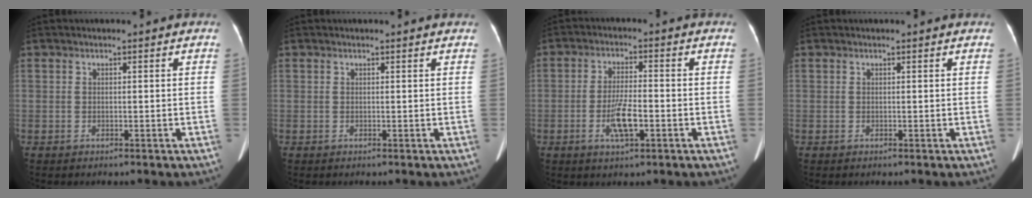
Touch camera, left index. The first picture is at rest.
{"total": 1.4, "force": [1.3, 0.1, 0.2], "torque": [-0.012, 0.003, 0.009]}
{"total": 5.5, "force": [-2.0, 1.2, 5.0], "torque": [-0.101, 0.000, -0.033]}
{"total": 0.6, "force": [0.6, 0.0, 0.1], "torque": [-0.004, 0.001, 0.003]}